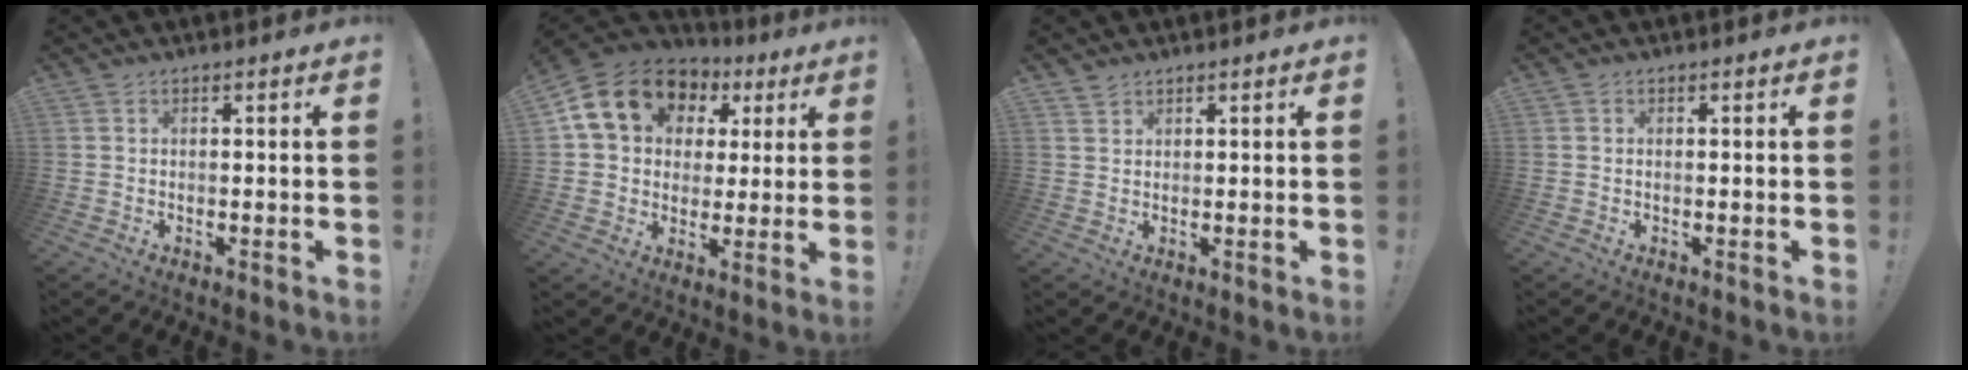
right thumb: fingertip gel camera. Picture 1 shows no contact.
{"total": 17.0, "force": [6.8, 13.0, 8.6], "torque": [-0.136, -0.015, 0.138]}
{"total": 1.6, "force": [1.5, 0.6, 0.2], "torque": [0.004, -0.009, 0.027]}
{"total": 0.0}